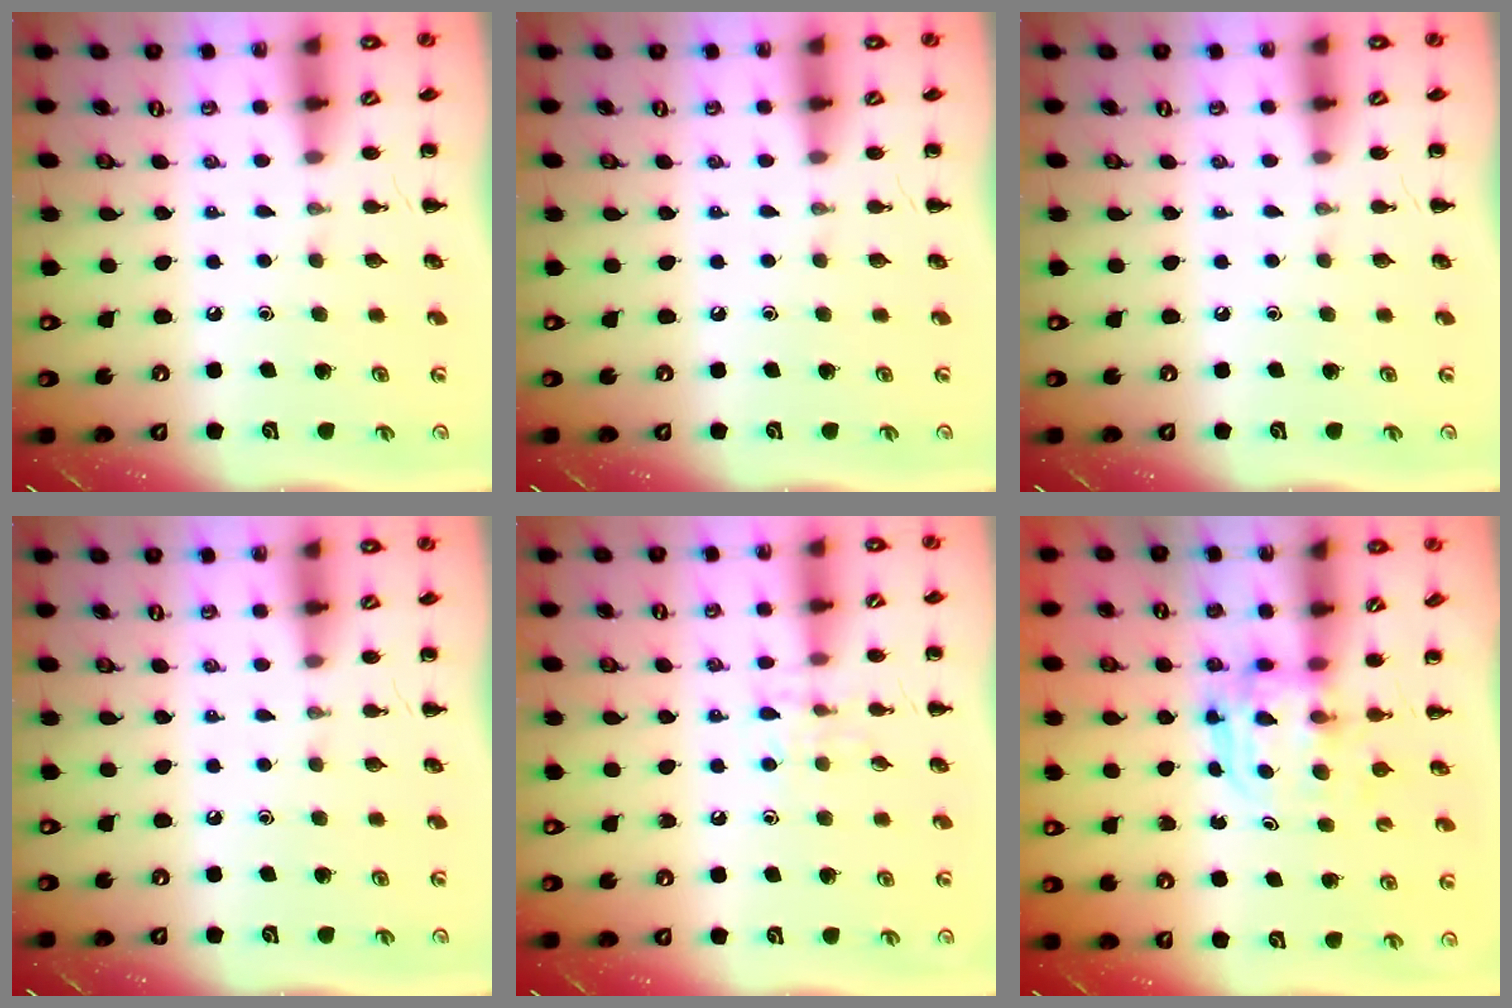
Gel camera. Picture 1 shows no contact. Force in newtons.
{"total": 0.0}
{"total": 0.0}
{"total": 0.0}
{"total": 6.1, "press": 6.0, "slide": 0.9}
{"total": 3.6, "press": 3.6, "slide": 0.2}